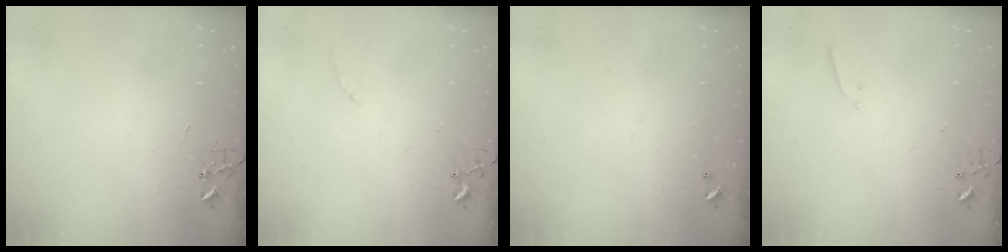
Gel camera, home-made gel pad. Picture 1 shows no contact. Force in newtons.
{"total": 5.0, "press": 4.9, "slide": 0.7}
{"total": 0.0}
{"total": 2.1, "press": 2.0, "slide": 0.4}